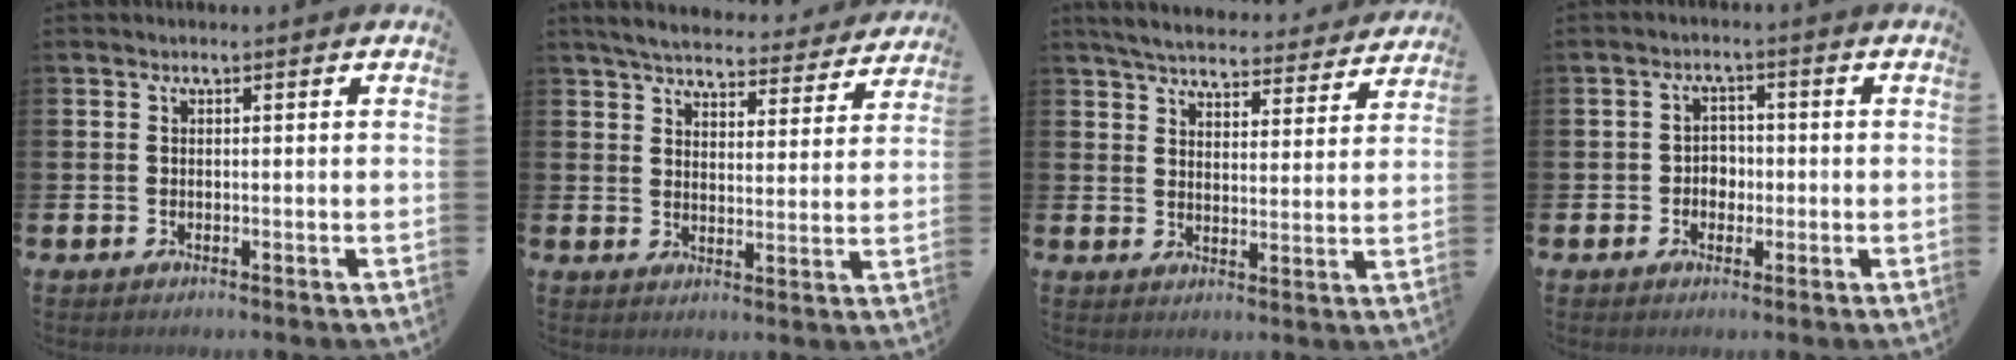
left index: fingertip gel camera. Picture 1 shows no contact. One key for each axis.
{"total": 5.6, "fx": 5.4, "fy": 0.9, "fz": 1.3, "tx": -0.044, "ty": -0.035, "tz": 0.092}
{"total": 5.5, "fx": 5.3, "fy": 1.0, "fz": 1.1, "tx": -0.039, "ty": -0.036, "tz": 0.091}
{"total": 2.6, "fx": -0.7, "fy": 2.3, "fz": 1.0, "tx": -0.015, "ty": 0.004, "tz": -0.020}